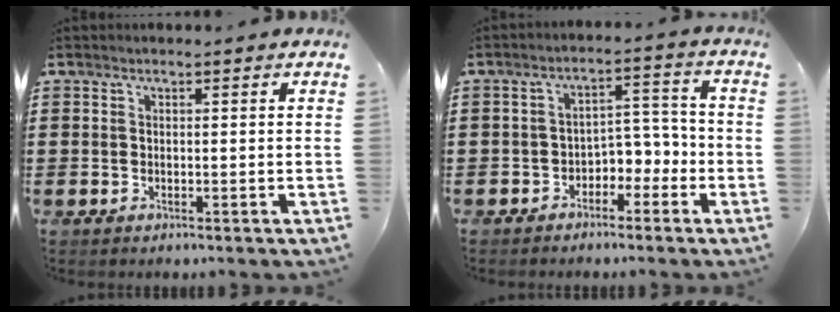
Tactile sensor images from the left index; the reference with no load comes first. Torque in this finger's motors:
{"motor_torque": [0.00, 0.03, 0.14, 0.03]}